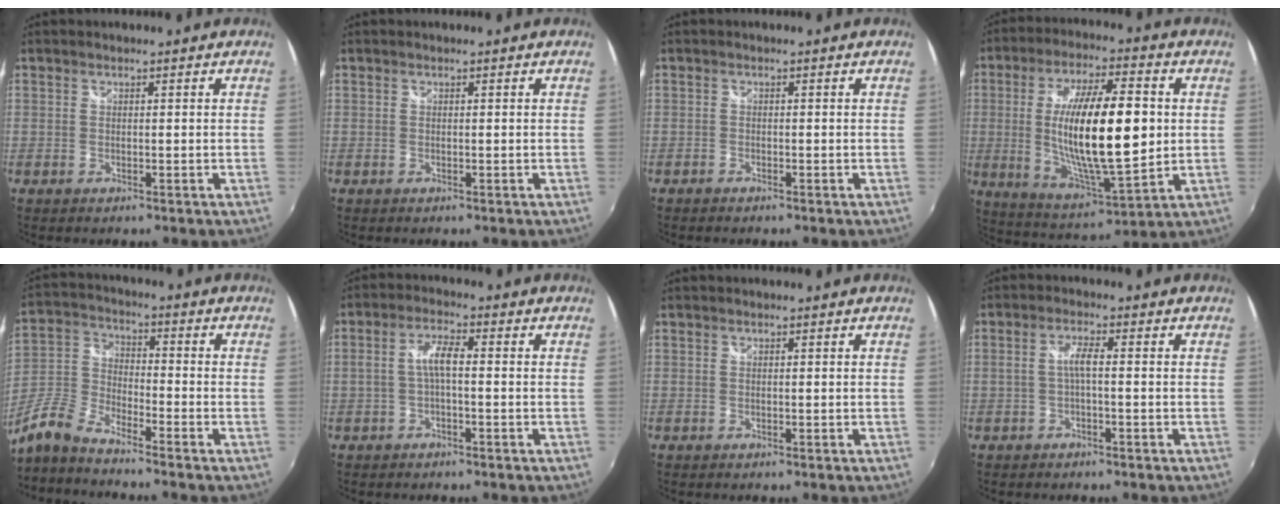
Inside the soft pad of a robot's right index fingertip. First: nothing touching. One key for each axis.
{"total": 0.0}
{"total": 0.9, "fx": -0.8, "fy": 0.3, "fz": 0.2, "tx": -0.008, "ty": -0.001, "tz": -0.017}
{"total": 20.5, "fx": 0.6, "fy": 5.7, "fz": 19.7, "tx": -0.355, "ty": -0.013, "tz": 0.019}
{"total": 9.7, "fx": -7.6, "fy": 3.4, "fz": 5.0, "tx": -0.118, "ty": 0.001, "tz": -0.162}
{"total": 4.5, "fx": -0.5, "fy": 1.2, "fz": 4.3, "tx": -0.088, "ty": 0.012, "tz": -0.007}
{"total": 0.0}
{"total": 2.7, "fx": -0.4, "fy": 0.3, "fz": 2.6, "tx": -0.053, "ty": 0.006, "tz": -0.006}